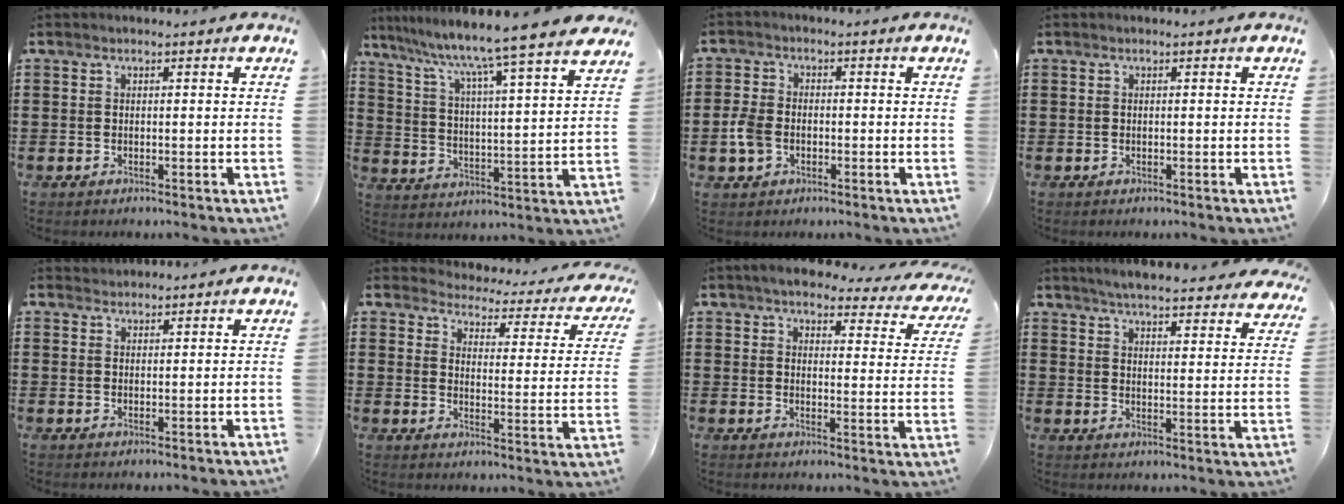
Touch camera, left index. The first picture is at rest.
{"total": 7.7, "force": [6.5, -1.6, 3.9], "torque": [-0.101, -0.058, 0.098]}
{"total": 4.4, "force": [-1.1, 3.1, 3.0], "torque": [-0.083, -0.004, -0.027]}
{"total": 0.0}
{"total": 1.4, "force": [1.3, 0.3, -0.2], "torque": [0.000, 0.001, 0.027]}
{"total": 2.5, "force": [2.4, 0.2, 0.5], "torque": [-0.032, -0.026, 0.033]}
{"total": 4.8, "force": [4.3, 0.8, 2.1], "torque": [-0.051, -0.024, 0.072]}
{"total": 5.0, "force": [4.8, -0.2, 1.4], "torque": [-0.040, -0.031, 0.080]}